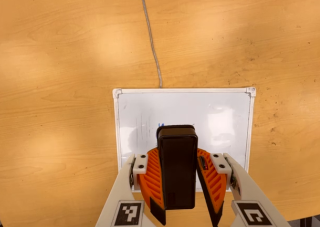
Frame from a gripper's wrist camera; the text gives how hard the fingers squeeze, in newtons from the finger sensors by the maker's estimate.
{"total": 7.8, "left": 8.2, "right": 7.5}